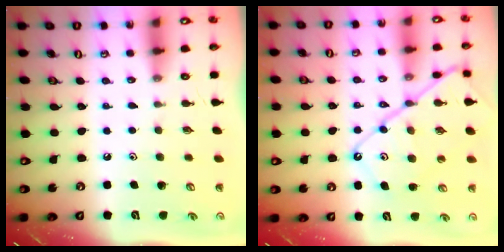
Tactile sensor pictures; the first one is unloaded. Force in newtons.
{"total": 14.9, "press": 14.8, "slide": 1.7}